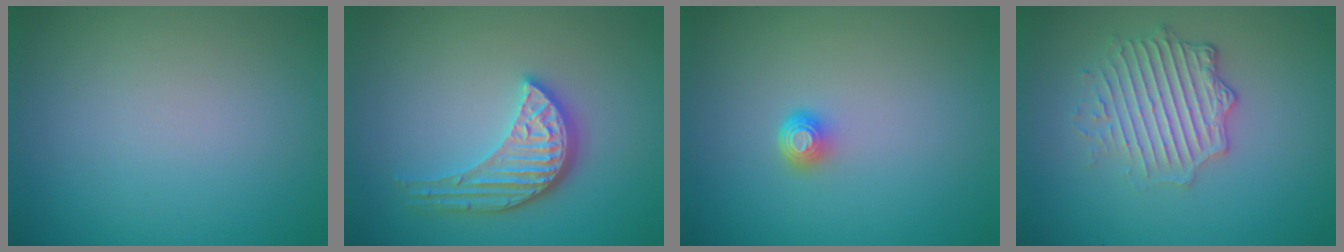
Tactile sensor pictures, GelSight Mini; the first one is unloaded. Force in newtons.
{"total": 4.1, "press": 3.5, "slide": 2.2}
{"total": 1.5, "press": 1.1, "slide": 1.1}
{"total": 4.7, "press": 3.5, "slide": 3.1}